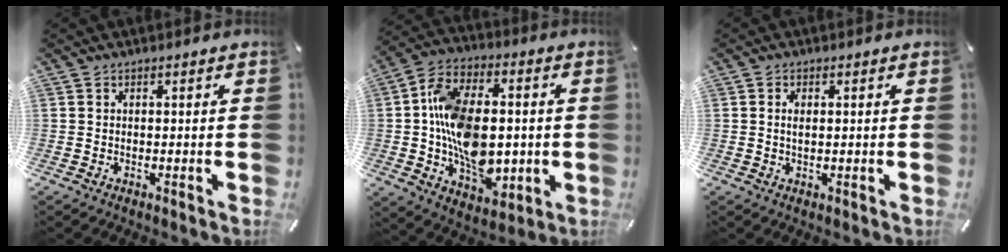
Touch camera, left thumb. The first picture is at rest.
{"total": 17.9, "force": [-1.4, 12.0, 13.2], "torque": [-0.251, 0.013, -0.022]}
{"total": 1.6, "force": [0.3, 0.9, 1.3], "torque": [-0.029, 0.004, 0.005]}